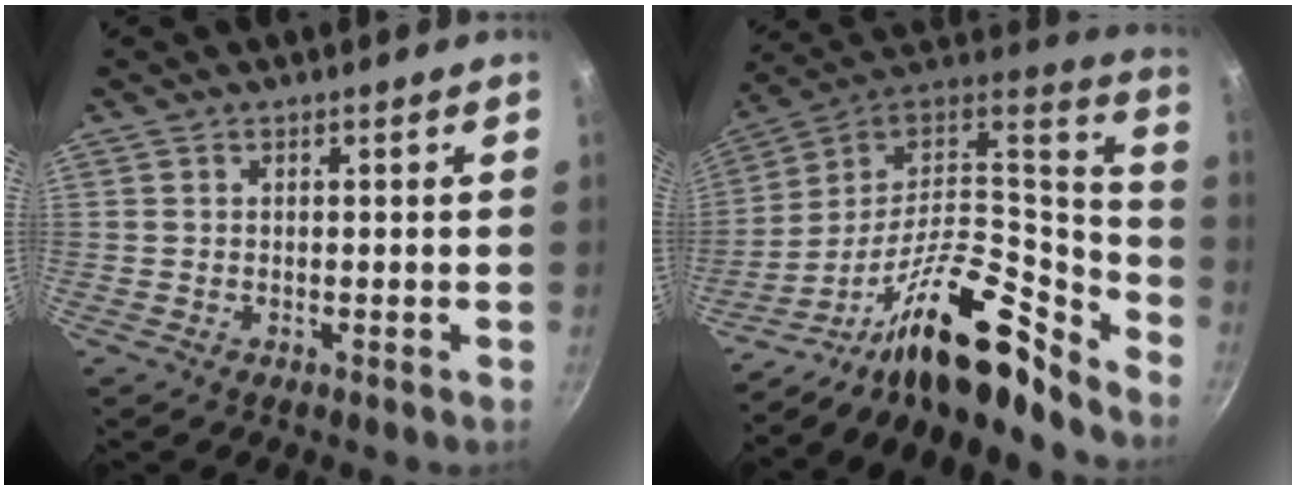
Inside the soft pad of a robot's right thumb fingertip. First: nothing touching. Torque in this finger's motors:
{"motor_torque": [3.38, 0.55, 0.83, -1.94, 0.14]}